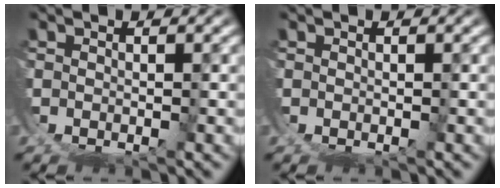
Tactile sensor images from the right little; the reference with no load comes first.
{"total": 0.0}